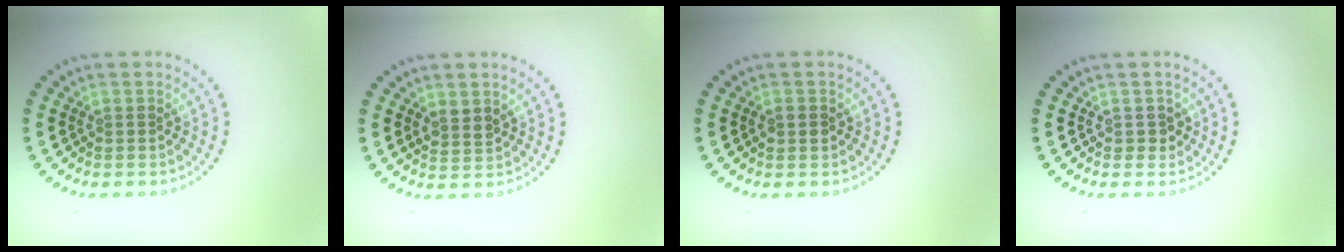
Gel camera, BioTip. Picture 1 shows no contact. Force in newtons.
{"total": 1.5, "press": 1.2, "slide": 0.8}
{"total": 1.1, "press": 1.1, "slide": 0.2}
{"total": 0.9, "press": 0.8, "slide": 0.2}